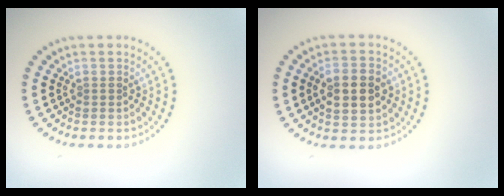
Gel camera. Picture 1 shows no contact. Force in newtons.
{"total": 4.1, "press": 4.1, "slide": 0.0}